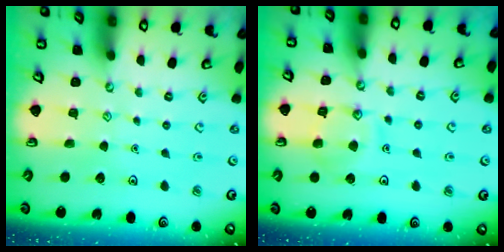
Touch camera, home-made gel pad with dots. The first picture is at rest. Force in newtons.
{"total": 10.6, "press": 10.6, "slide": 0.9}